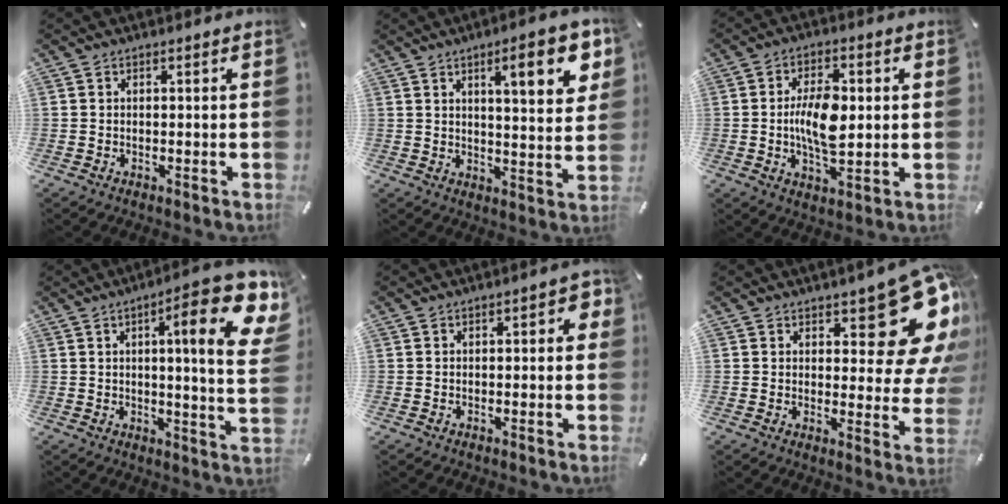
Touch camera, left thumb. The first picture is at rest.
{"total": 13.0, "force": [6.1, 3.2, 11.1], "torque": [-0.153, -0.023, 0.089]}
{"total": 10.3, "force": [0.3, 5.4, 8.7], "torque": [-0.170, 0.003, -0.001]}
{"total": 19.4, "force": [7.1, 4.0, 17.7], "torque": [-0.244, -0.043, 0.092]}
{"total": 2.9, "force": [-0.5, 1.3, 2.6], "torque": [-0.038, 0.007, -0.011]}
{"total": 16.1, "force": [9.7, 6.6, 11.0], "torque": [-0.106, -0.094, 0.161]}